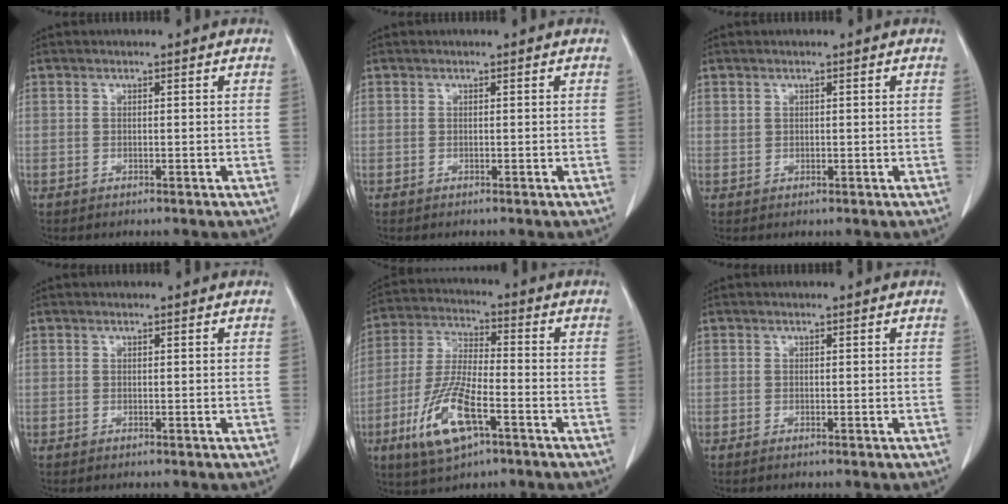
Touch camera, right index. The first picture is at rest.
{"total": 0.0}
{"total": 0.5, "force": [0.3, 0.4, 0.1], "torque": [0.004, -0.001, 0.005]}
{"total": 0.0}
{"total": 12.4, "force": [-5.6, 3.2, 10.6], "torque": [-0.226, -0.016, -0.103]}
{"total": 0.0}